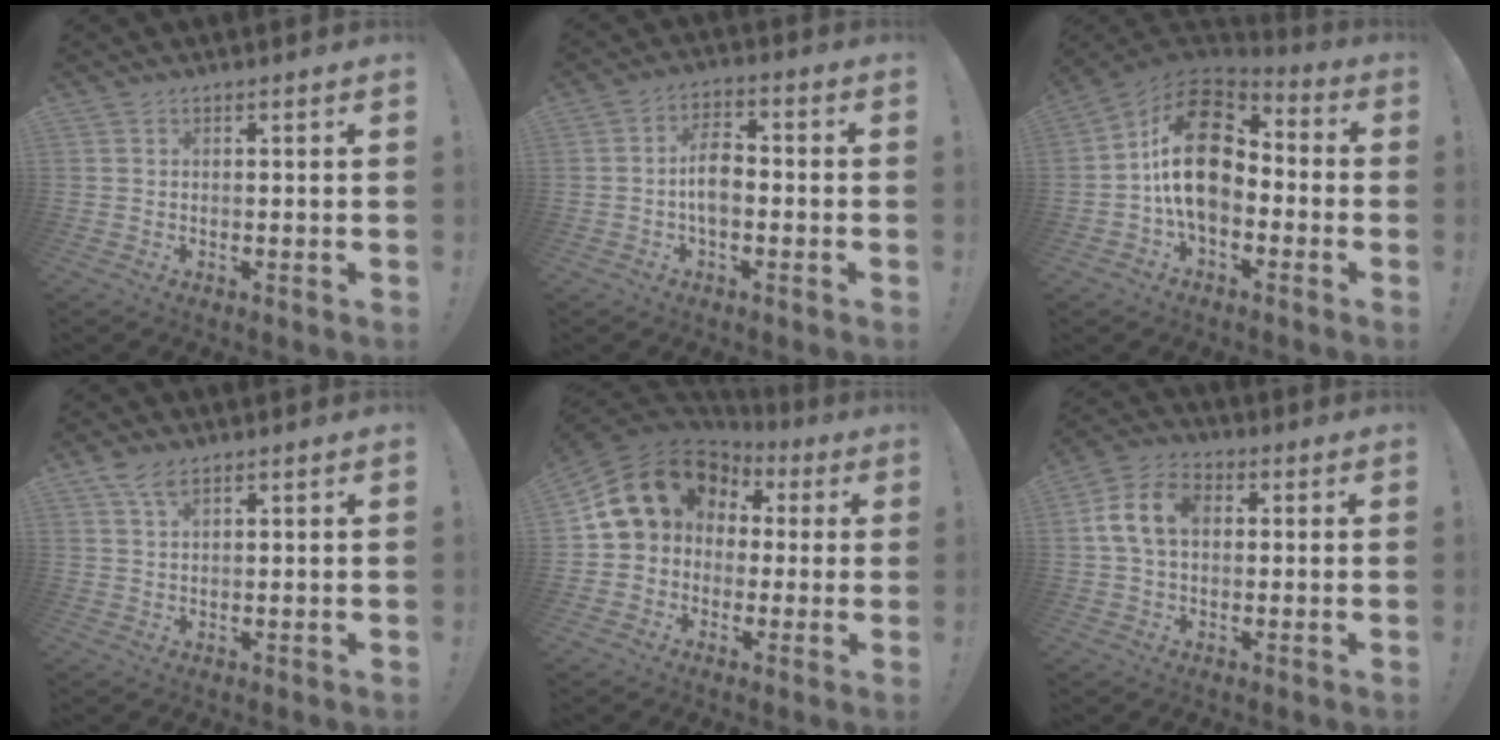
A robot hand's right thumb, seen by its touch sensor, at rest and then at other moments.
{"total": 7.7, "force": [-1.0, 4.5, 6.2], "torque": [-0.111, 0.008, -0.018]}
{"total": 20.3, "force": [1.4, 13.0, 15.6], "torque": [-0.271, 0.016, 0.028]}
{"total": 4.2, "force": [2.7, 1.8, 2.7], "torque": [-0.049, -0.010, 0.049]}
{"total": 16.7, "force": [5.5, 13.5, 8.1], "torque": [-0.123, -0.015, 0.118]}
{"total": 11.1, "force": [1.5, 7.6, 8.0], "torque": [-0.153, 0.013, 0.029]}